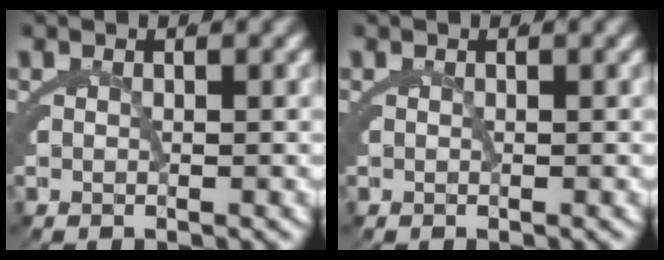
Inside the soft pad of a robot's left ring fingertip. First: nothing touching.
{"total": 0.0}